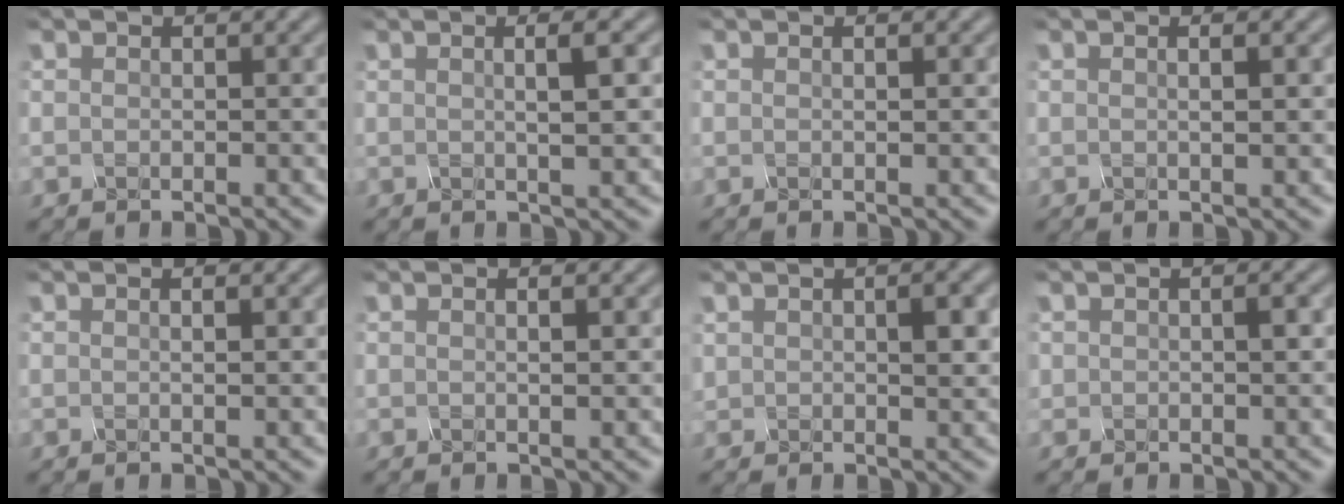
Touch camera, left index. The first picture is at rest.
{"total": 3.3, "force": [0.8, 1.0, 3.1], "torque": [-0.025, 0.009, -0.005]}
{"total": 0.6, "force": [0.1, 0.0, 0.5], "torque": [-0.010, 0.003, 0.002]}
{"total": 1.5, "force": [0.4, 0.4, 1.4], "torque": [-0.017, 0.000, 0.001]}
{"total": 0.9, "force": [0.2, 0.1, 0.8], "torque": [-0.015, 0.003, 0.002]}
{"total": 1.2, "force": [0.3, 0.2, 1.1], "torque": [-0.016, 0.000, 0.002]}
{"total": 2.5, "force": [0.8, 1.4, 1.9], "torque": [-0.036, 0.002, 0.018]}
{"total": 1.1, "force": [0.1, 0.6, 0.9], "torque": [-0.014, 0.002, 0.000]}